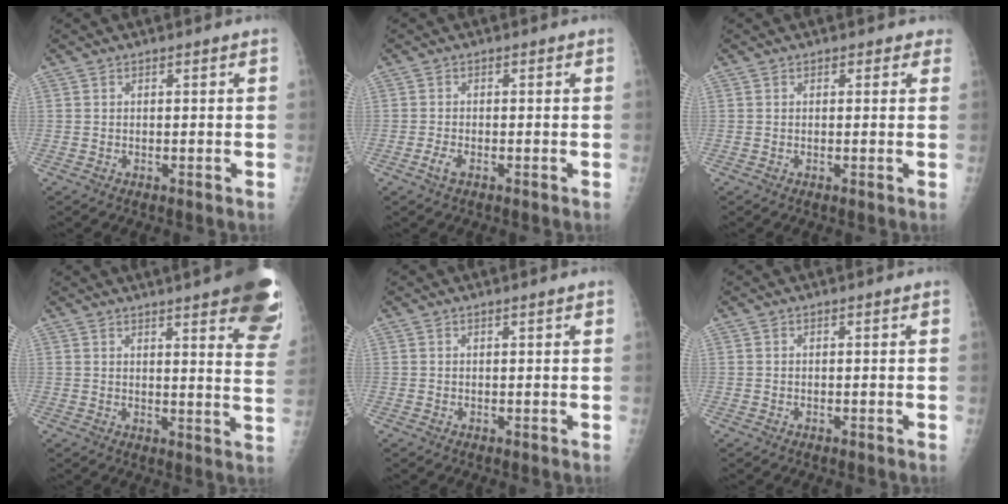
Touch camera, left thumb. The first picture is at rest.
{"total": 1.9, "force": [-1.0, 0.9, 1.4], "torque": [-0.030, 0.000, -0.022]}
{"total": 1.6, "force": [1.0, 1.2, 0.5], "torque": [0.018, -0.002, 0.004]}
{"total": 20.1, "force": [13.1, 4.1, 14.8], "torque": [-0.152, -0.047, 0.145]}
{"total": 0.7, "force": [0.5, 0.1, 0.4], "torque": [-0.006, -0.001, 0.007]}
{"total": 0.0}